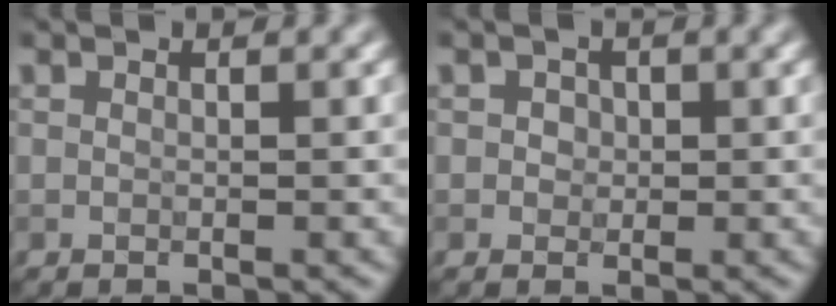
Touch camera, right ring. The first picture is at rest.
{"total": 1.3, "force": [0.2, 1.1, 0.5], "torque": [-0.003, 0.003, 0.001]}